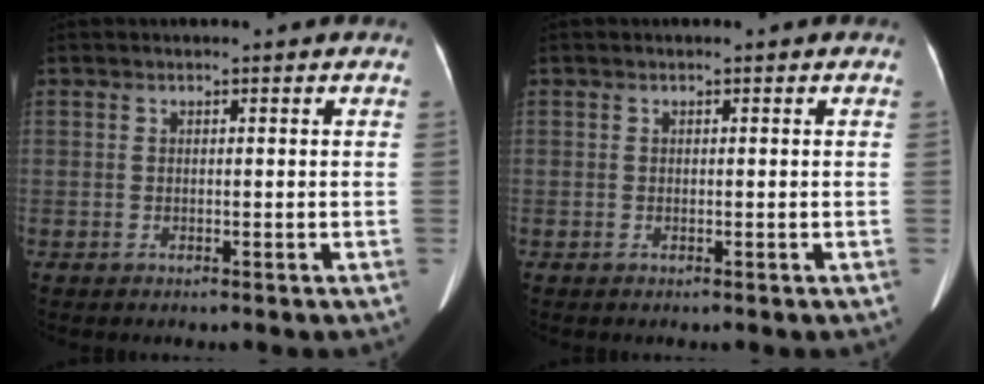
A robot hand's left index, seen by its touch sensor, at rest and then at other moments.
{"total": 0.0}